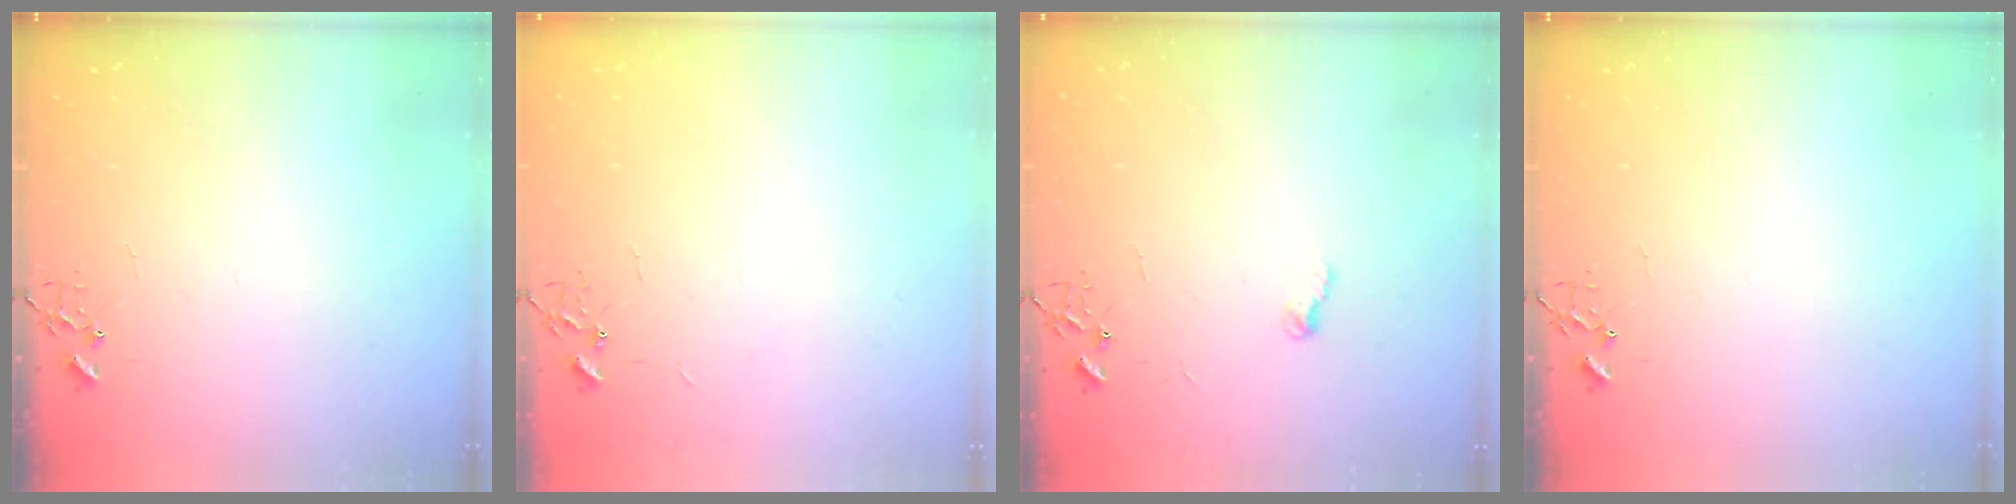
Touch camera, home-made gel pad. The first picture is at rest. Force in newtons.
{"total": 2.4, "press": 2.4, "slide": 0.3}
{"total": 5.9, "press": 5.9, "slide": 0.4}
{"total": 0.0}